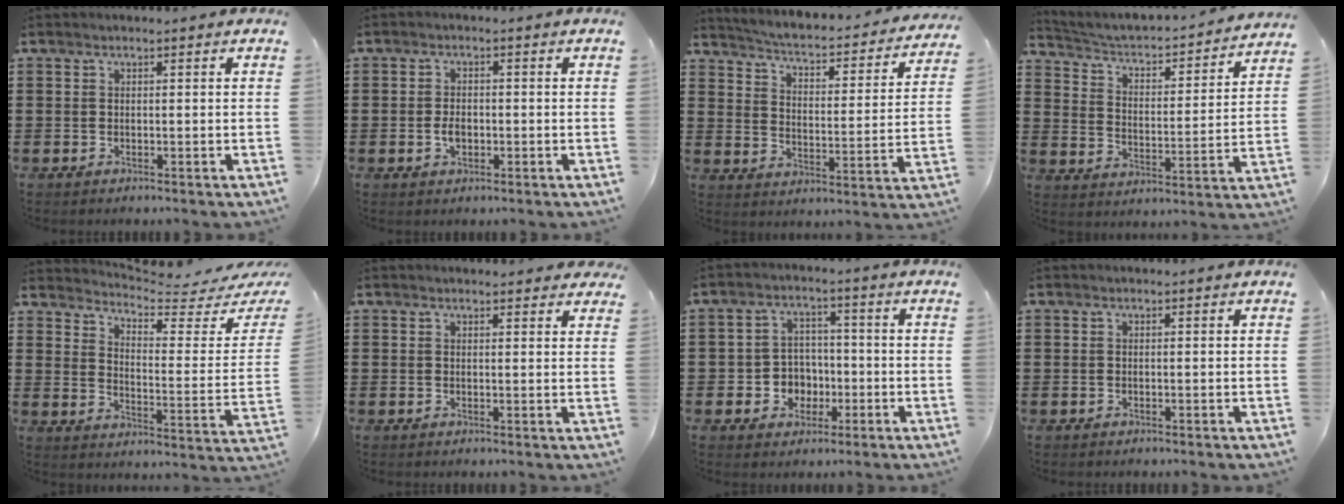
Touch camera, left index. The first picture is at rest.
{"total": 2.3, "force": [-0.4, 1.3, 1.9], "torque": [-0.044, 0.000, -0.009]}
{"total": 2.8, "force": [2.6, -0.1, 1.1], "torque": [-0.042, -0.033, 0.032]}
{"total": 2.5, "force": [2.2, 0.6, 0.9], "torque": [-0.034, -0.030, 0.025]}
{"total": 3.8, "force": [3.6, -0.1, 1.2], "torque": [-0.039, -0.038, 0.053]}
{"total": 1.6, "force": [1.5, 0.5, 0.4], "torque": [-0.003, 0.000, 0.028]}
{"total": 5.0, "force": [-1.4, 4.6, 1.4], "torque": [-0.039, 0.013, -0.025]}
{"total": 0.0}